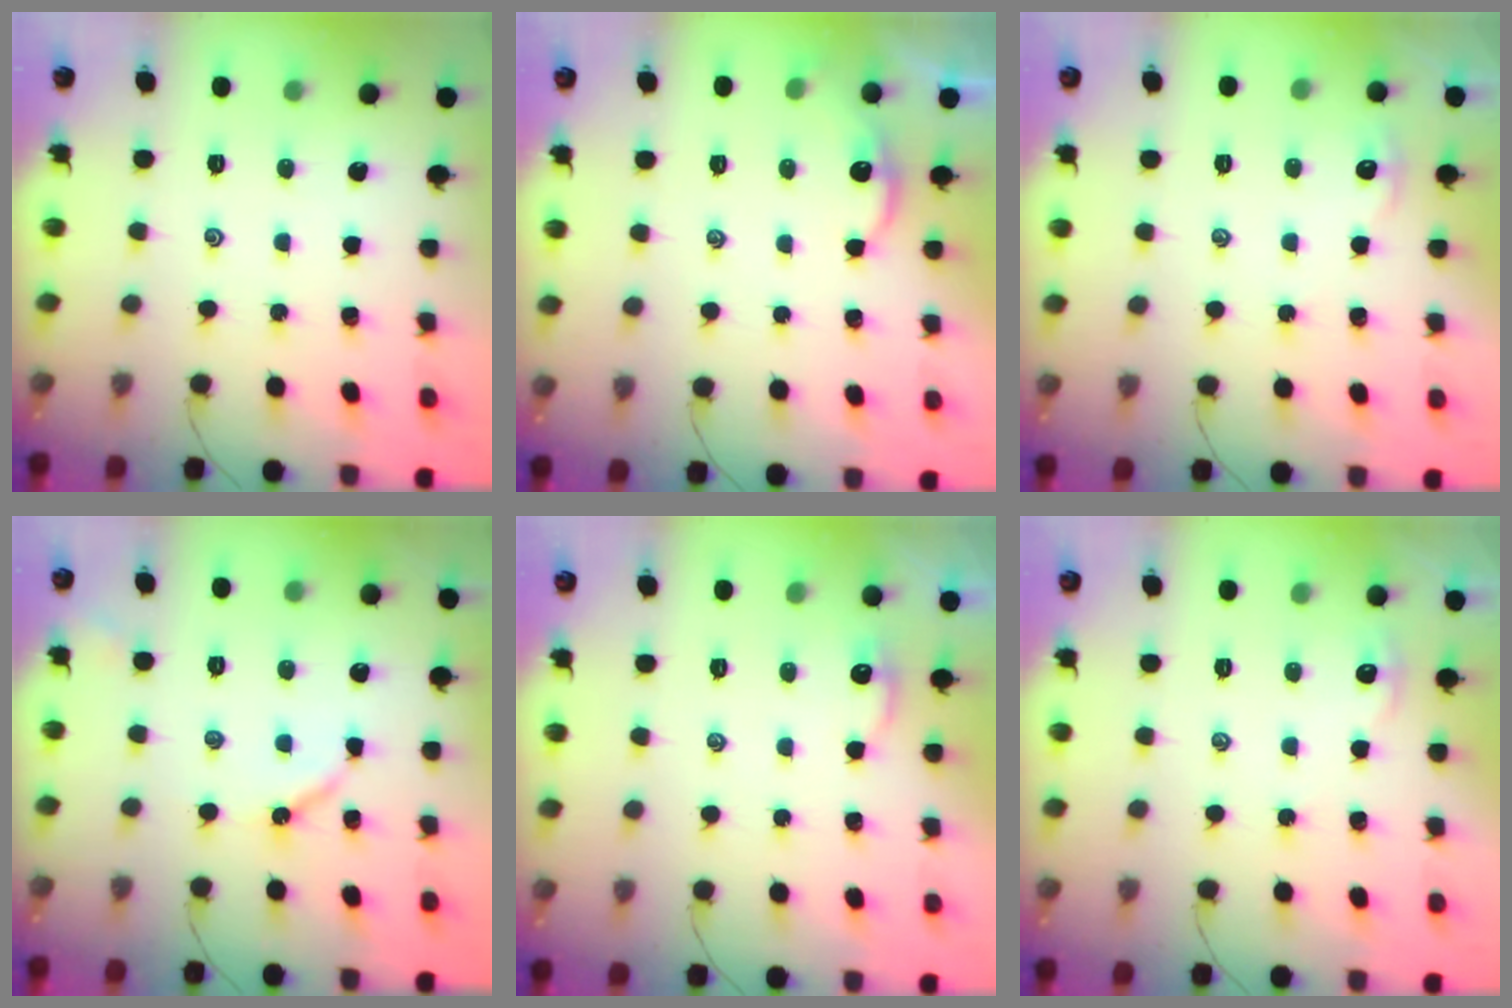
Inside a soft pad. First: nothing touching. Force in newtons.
{"total": 2.2, "press": 2.2, "slide": 0.2}
{"total": 2.5, "press": 2.5, "slide": 0.3}
{"total": 5.5, "press": 5.5, "slide": 0.5}
{"total": 2.1, "press": 2.0, "slide": 0.3}
{"total": 2.5, "press": 2.5, "slide": 0.3}